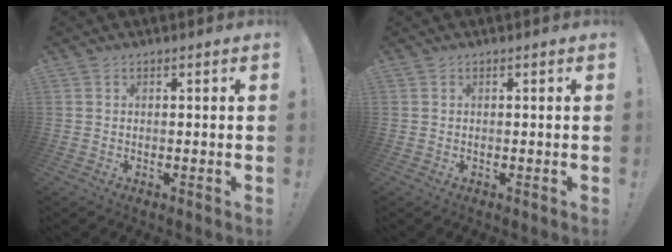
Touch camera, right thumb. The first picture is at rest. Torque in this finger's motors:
{"motor_torque": [0.00, 0.00, 0.00, 0.00, 0.00]}